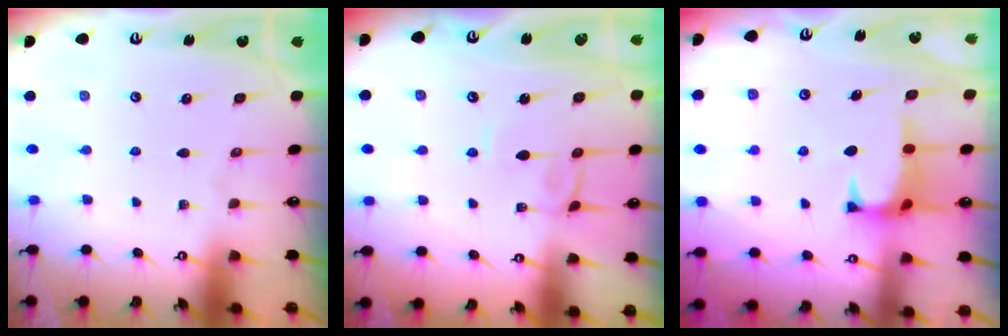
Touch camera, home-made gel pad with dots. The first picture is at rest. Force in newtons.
{"total": 1.8, "press": 1.8, "slide": 0.3}
{"total": 0.9, "press": 0.4, "slide": 0.8}